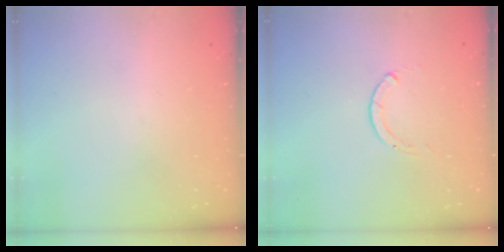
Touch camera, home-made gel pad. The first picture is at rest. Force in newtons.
{"total": 0.0}